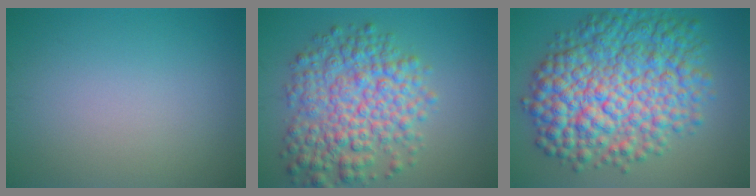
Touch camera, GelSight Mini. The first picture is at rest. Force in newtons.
{"total": 7.8, "press": 7.8, "slide": 0.2}
{"total": 12.0, "press": 12.0, "slide": 0.1}